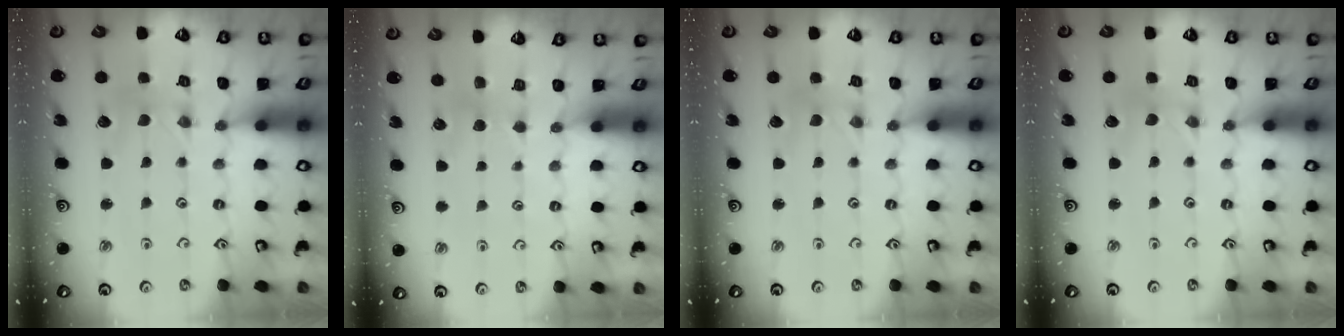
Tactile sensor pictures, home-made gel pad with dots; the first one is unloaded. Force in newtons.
{"total": 3.0, "press": 2.9, "slide": 0.3}
{"total": 0.0}
{"total": 0.0}